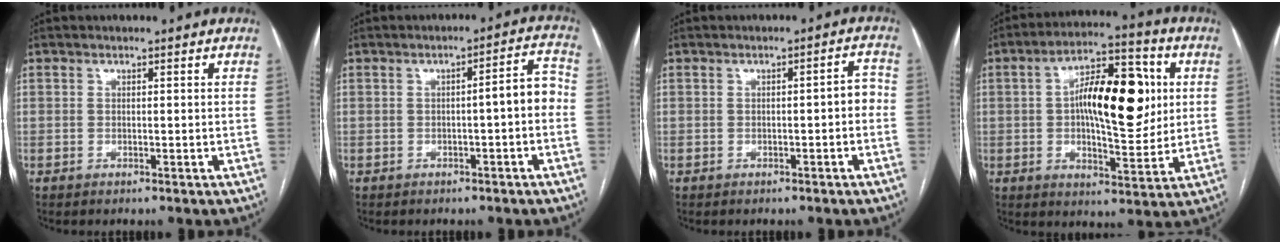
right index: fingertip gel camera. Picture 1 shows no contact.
{"total": 4.9, "force": [-0.7, 0.8, 4.7], "torque": [-0.058, 0.023, -0.009]}
{"total": 2.9, "force": [-0.4, 0.8, 2.8], "torque": [-0.031, 0.014, -0.005]}
{"total": 16.1, "force": [2.5, 5.7, 14.8], "torque": [-0.238, 0.026, 0.039]}